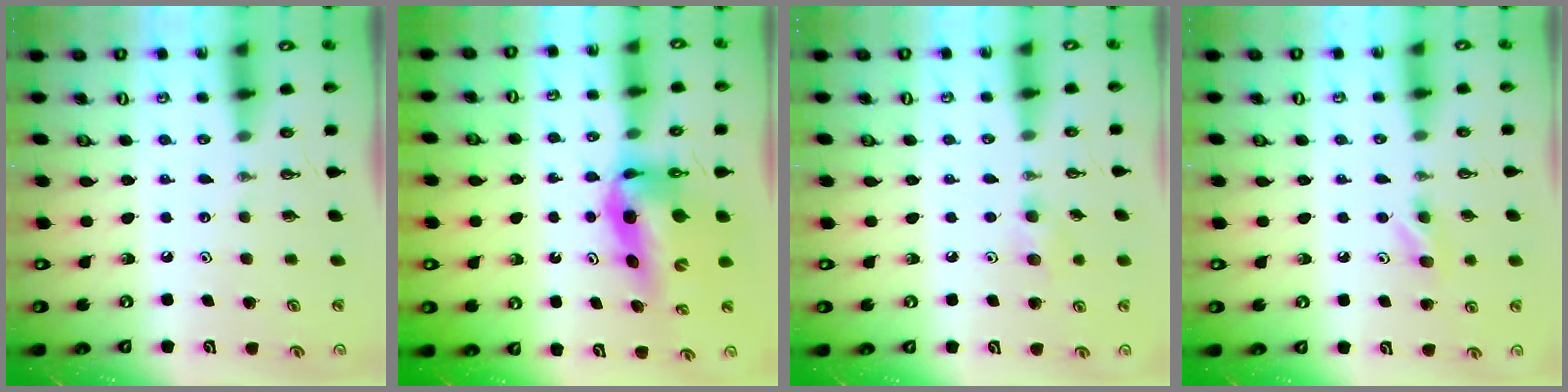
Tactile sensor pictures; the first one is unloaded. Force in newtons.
{"total": 10.4, "press": 9.8, "slide": 3.4}
{"total": 7.2, "press": 7.1, "slide": 1.0}
{"total": 5.4, "press": 5.4, "slide": 0.5}